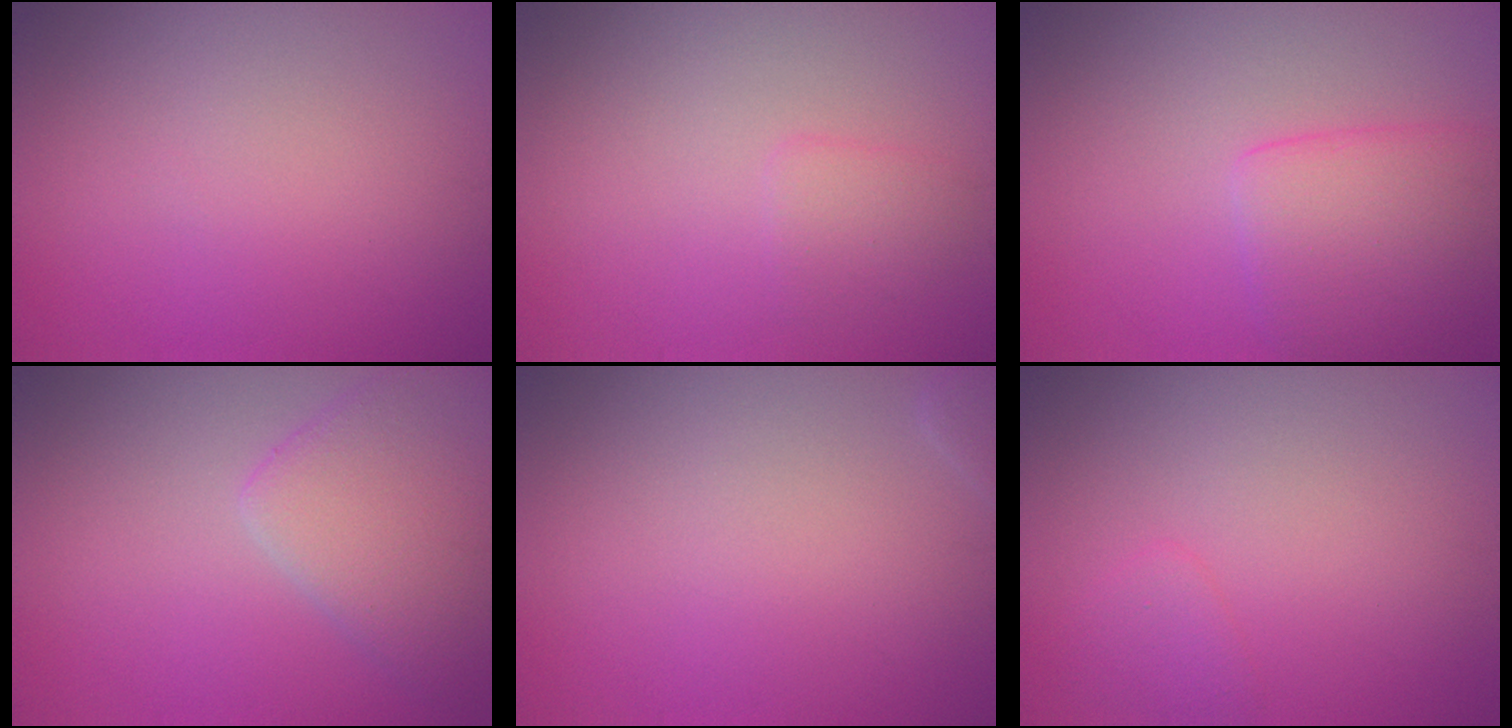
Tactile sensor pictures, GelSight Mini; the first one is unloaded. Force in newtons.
{"total": 1.4, "press": 1.4, "slide": 0.1}
{"total": 4.4, "press": 4.4, "slide": 0.3}
{"total": 5.5, "press": 5.5, "slide": 0.3}
{"total": 0.7, "press": 0.7, "slide": 0.1}
{"total": 1.4, "press": 1.4, "slide": 0.1}